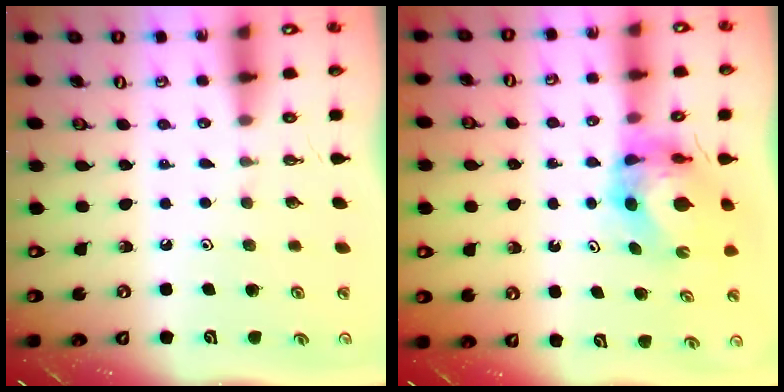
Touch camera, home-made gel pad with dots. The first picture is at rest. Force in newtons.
{"total": 7.6, "press": 7.6, "slide": 0.6}